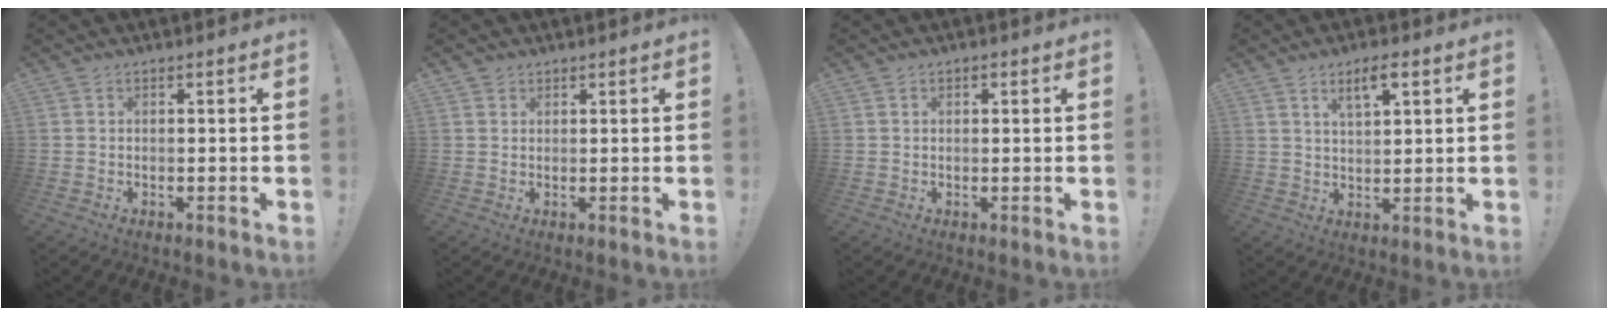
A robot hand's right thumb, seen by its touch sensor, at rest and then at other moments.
{"total": 1.3, "force": [1.0, 0.9, 0.0], "torque": [0.003, -0.005, 0.019]}
{"total": 0.8, "force": [0.2, 0.6, 0.5], "torque": [-0.011, 0.005, 0.003]}
{"total": 6.1, "force": [3.4, 2.0, 4.6], "torque": [-0.081, -0.009, 0.057]}